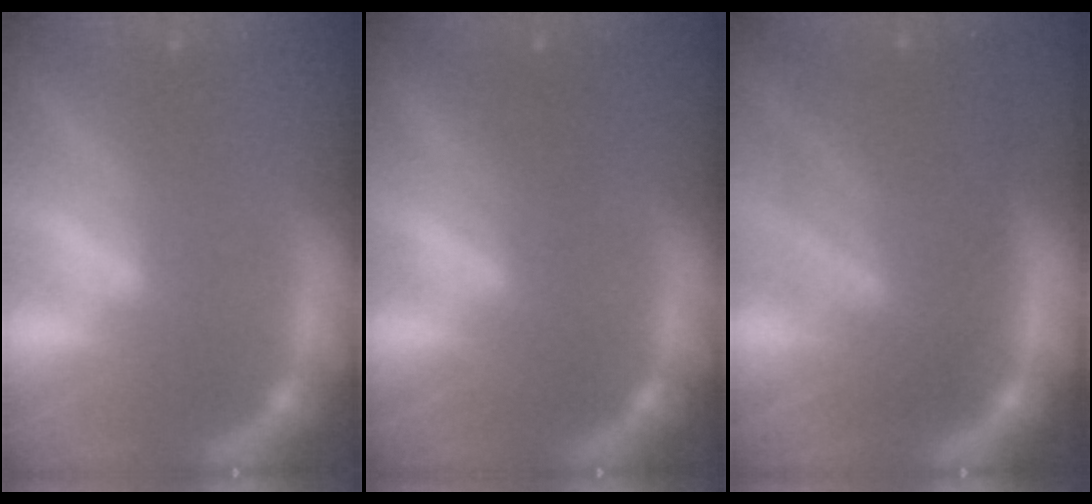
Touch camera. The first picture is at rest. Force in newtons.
{"total": 2.0}
{"total": 9.0}